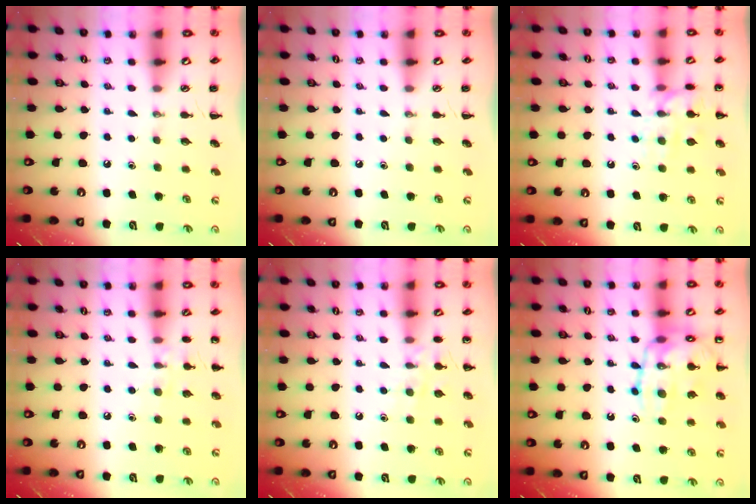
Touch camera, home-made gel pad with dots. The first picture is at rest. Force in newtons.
{"total": 0.0}
{"total": 12.6, "press": 12.6, "slide": 0.6}
{"total": 7.0, "press": 6.7, "slide": 2.1}
{"total": 8.5, "press": 8.4, "slide": 1.4}
{"total": 15.9, "press": 15.9, "slide": 1.7}